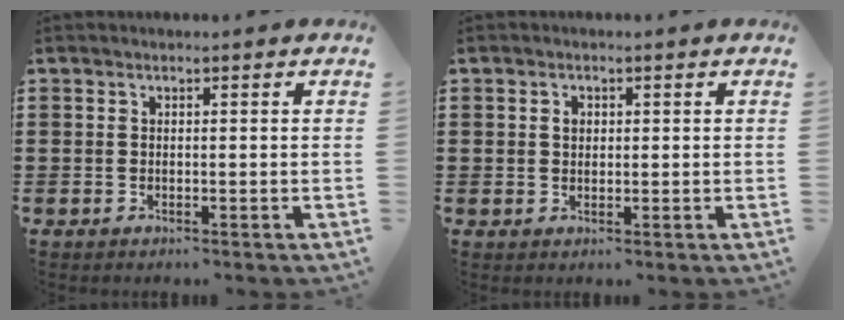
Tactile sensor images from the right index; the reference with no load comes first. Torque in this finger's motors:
{"motor_torque": [0.04, -0.03, 0.03, 0.03]}